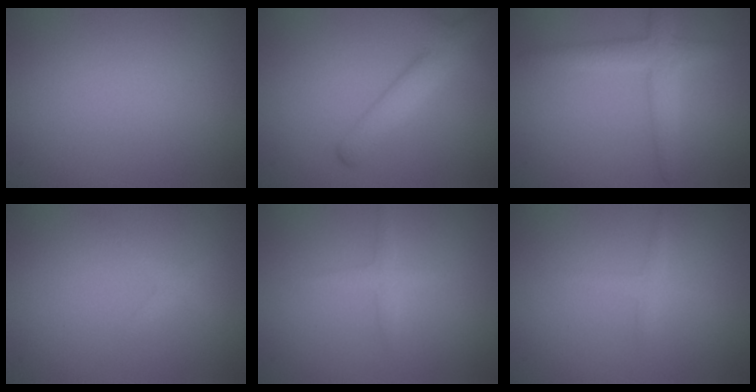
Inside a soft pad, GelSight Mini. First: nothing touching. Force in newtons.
{"total": 3.8, "press": 3.8, "slide": 0.3}
{"total": 3.4, "press": 3.4, "slide": 0.2}
{"total": 1.1, "press": 1.1, "slide": 0.0}
{"total": 1.4, "press": 1.4, "slide": 0.0}
{"total": 1.2, "press": 1.2, "slide": 0.1}